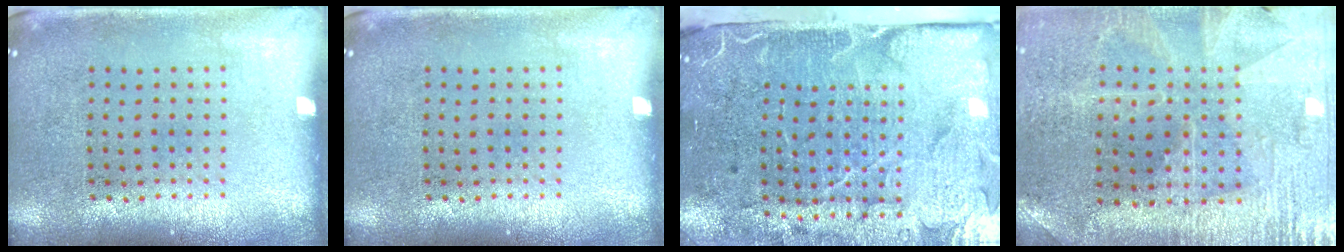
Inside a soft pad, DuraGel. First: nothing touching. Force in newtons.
{"total": 0.0}
{"total": 5.0, "press": 4.0, "slide": 3.1}
{"total": 1.4, "press": 1.3, "slide": 0.4}